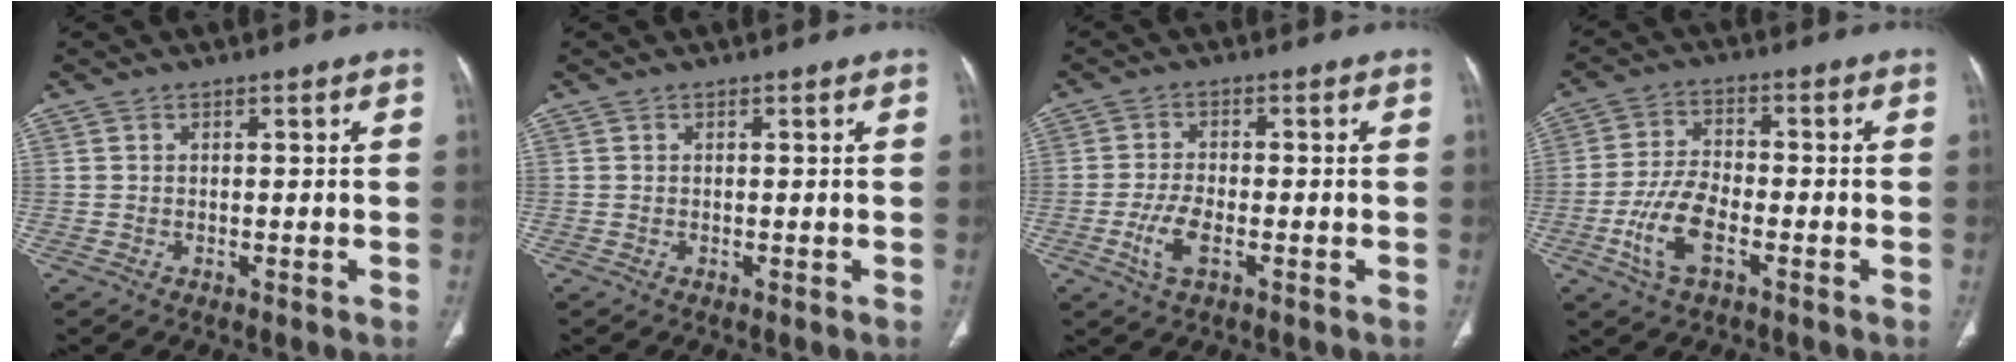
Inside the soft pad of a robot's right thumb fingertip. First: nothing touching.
{"total": 0.0}
{"total": 5.3, "force": [-2.0, 2.3, 4.4], "torque": [-0.096, 0.005, -0.036]}
{"total": 9.0, "force": [-3.6, 4.1, 7.2], "torque": [-0.152, 0.013, -0.069]}